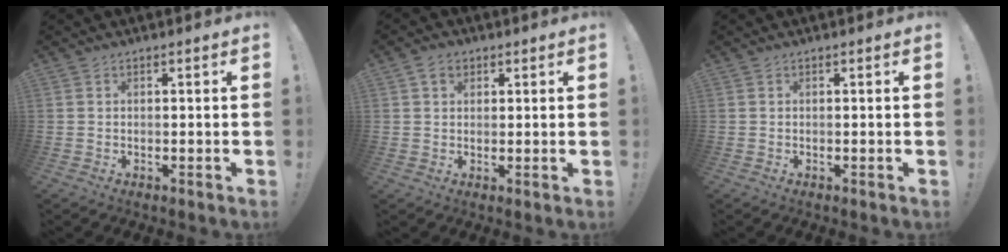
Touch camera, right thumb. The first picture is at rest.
{"total": 3.8, "force": [1.7, 3.0, 1.6], "torque": [-0.035, 0.004, 0.034]}
{"total": 0.0}